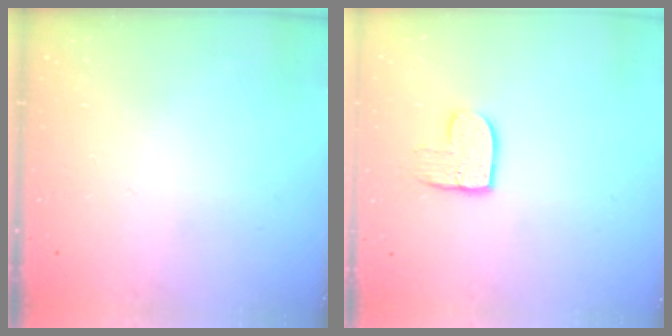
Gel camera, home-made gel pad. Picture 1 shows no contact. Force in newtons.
{"total": 8.5, "press": 8.4, "slide": 0.5}